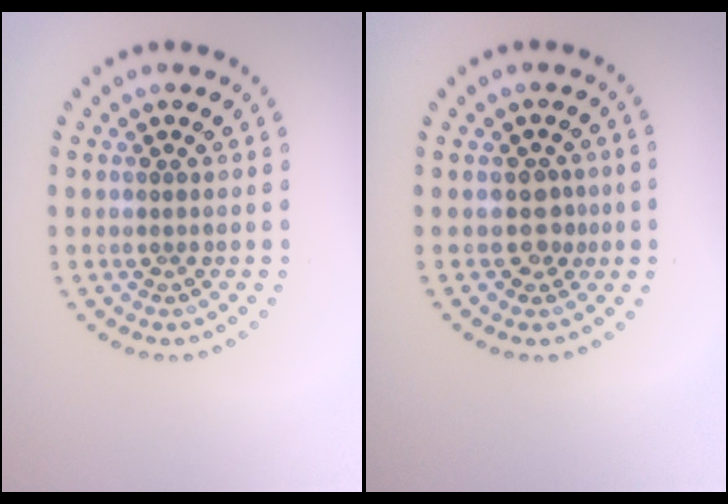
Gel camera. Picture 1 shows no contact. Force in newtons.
{"total": 1.6, "press": 1.4, "slide": 0.9}